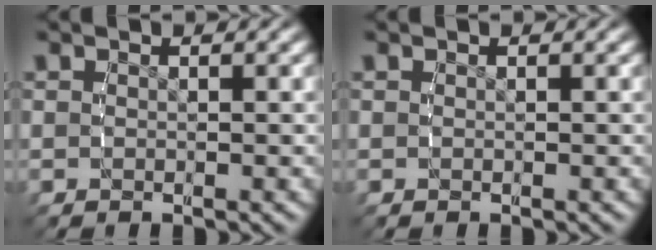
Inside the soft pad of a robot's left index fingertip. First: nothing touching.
{"total": 0.0}